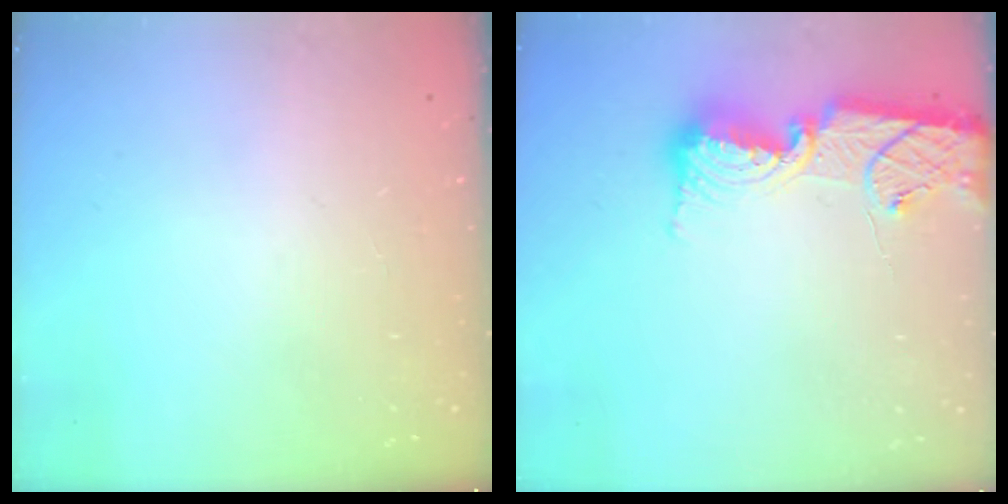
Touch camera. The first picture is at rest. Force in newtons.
{"total": 14.0, "press": 14.0, "slide": 1.1}